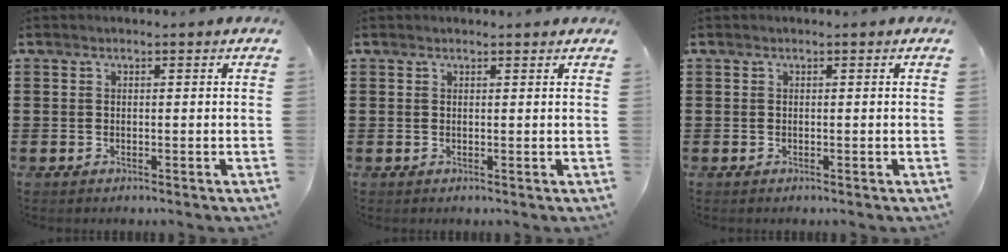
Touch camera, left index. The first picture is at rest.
{"total": 0.6, "force": [0.5, 0.0, 0.2], "torque": [-0.005, 0.000, 0.011]}
{"total": 0.0}